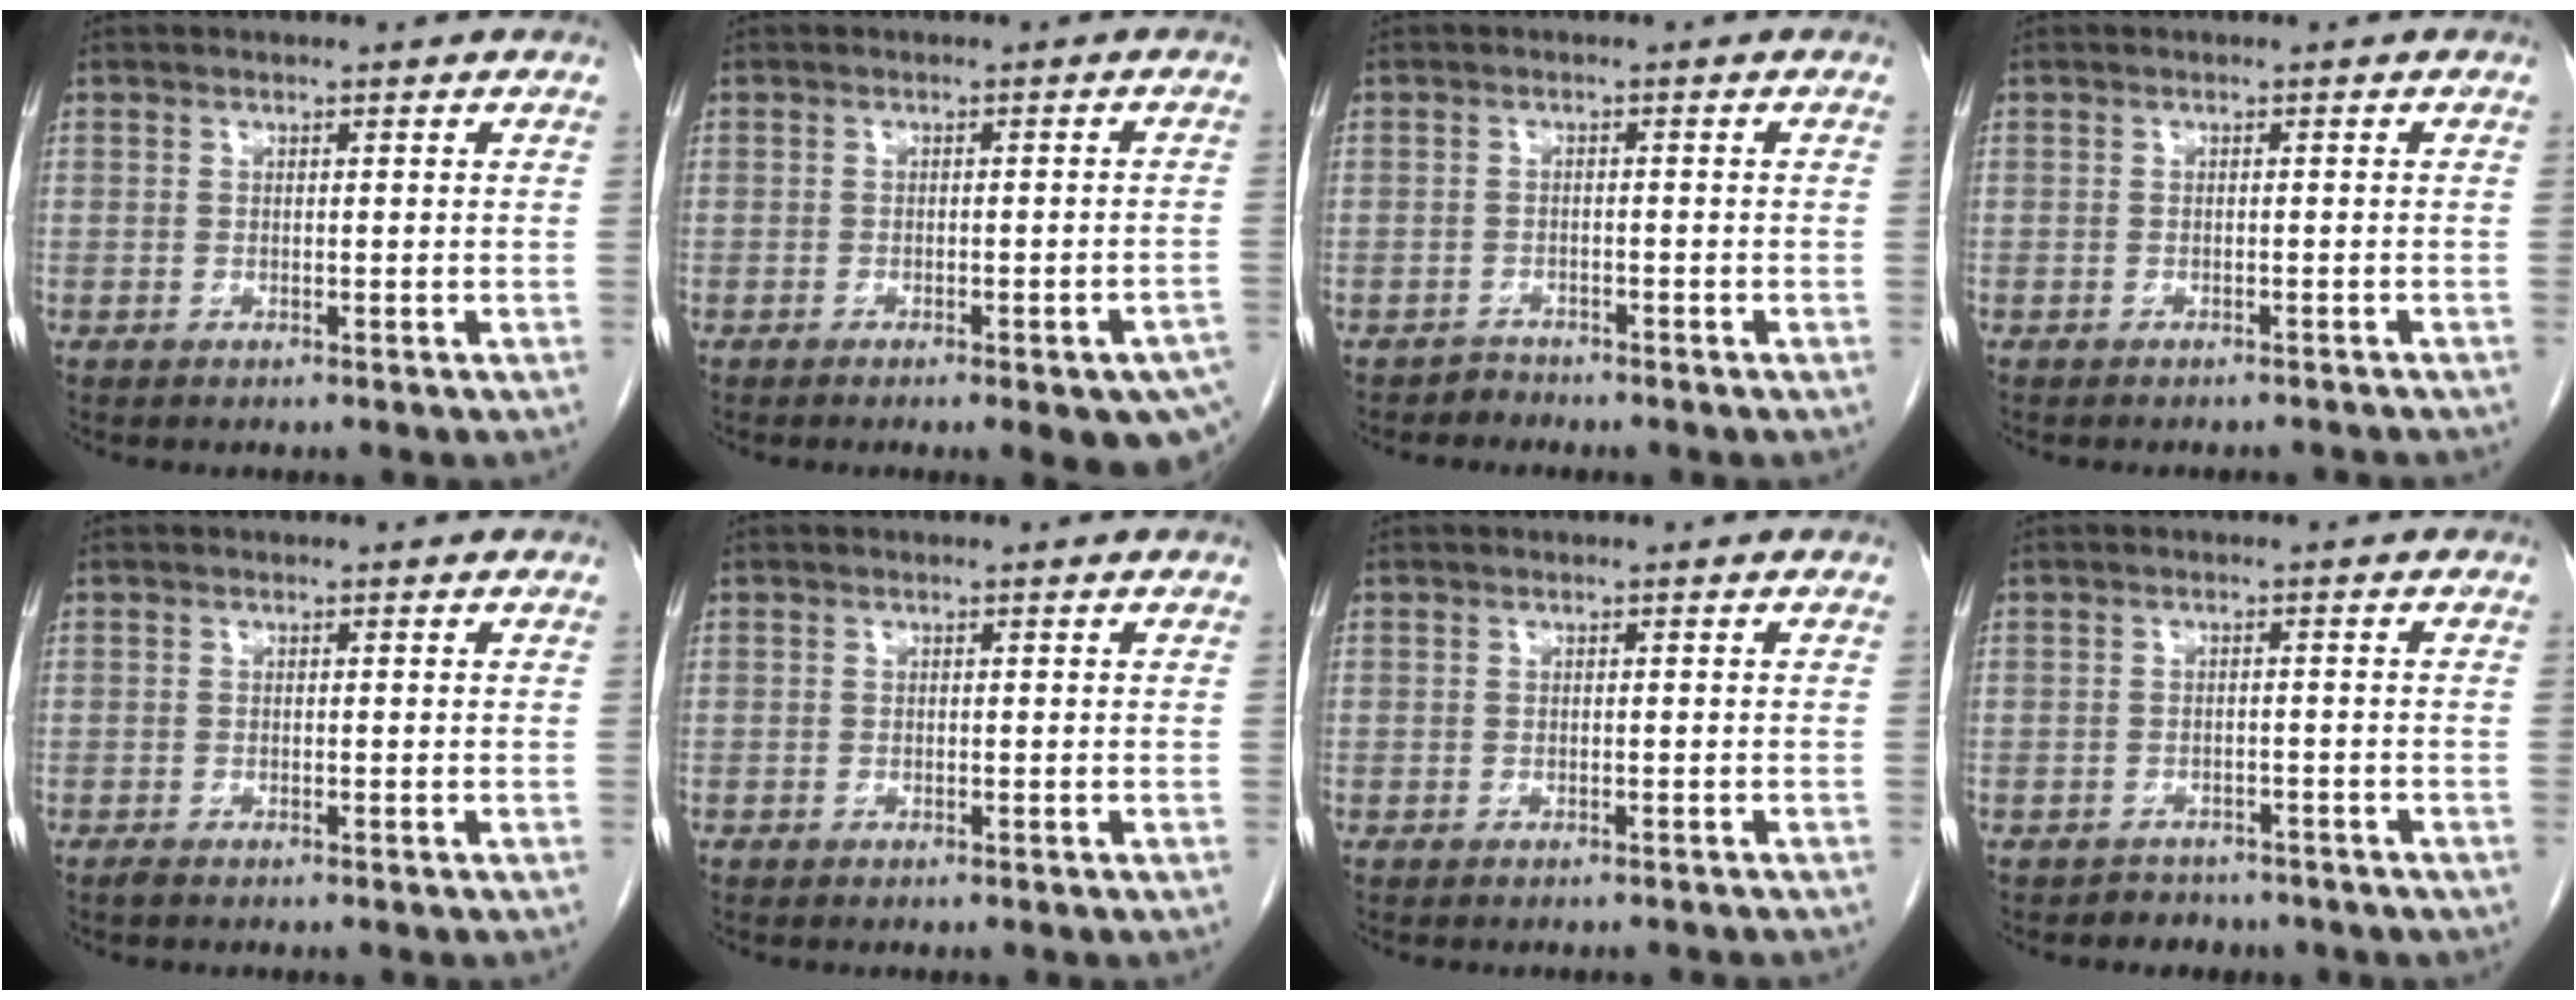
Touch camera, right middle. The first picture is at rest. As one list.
[{"total": 8.8, "force": [-5.9, 1.4, 6.4], "torque": [-0.050, 0.001, -0.069]}, {"total": 1.4, "force": [-1.2, 0.3, -0.6], "torque": [0.013, -0.002, -0.023]}, {"total": 3.7, "force": [-3.6, 0.7, 0.8], "torque": [-0.011, -0.008, -0.041]}, {"total": 0.5, "force": [-0.5, 0.1, 0.2], "torque": [-0.009, -0.002, -0.010]}, {"total": 0.0}, {"total": 1.9, "force": [-1.8, 0.3, 0.4], "torque": [-0.010, -0.003, -0.022]}, {"total": 4.2, "force": [-3.5, 2.3, 0.1], "torque": [-0.006, 0.011, -0.040]}]